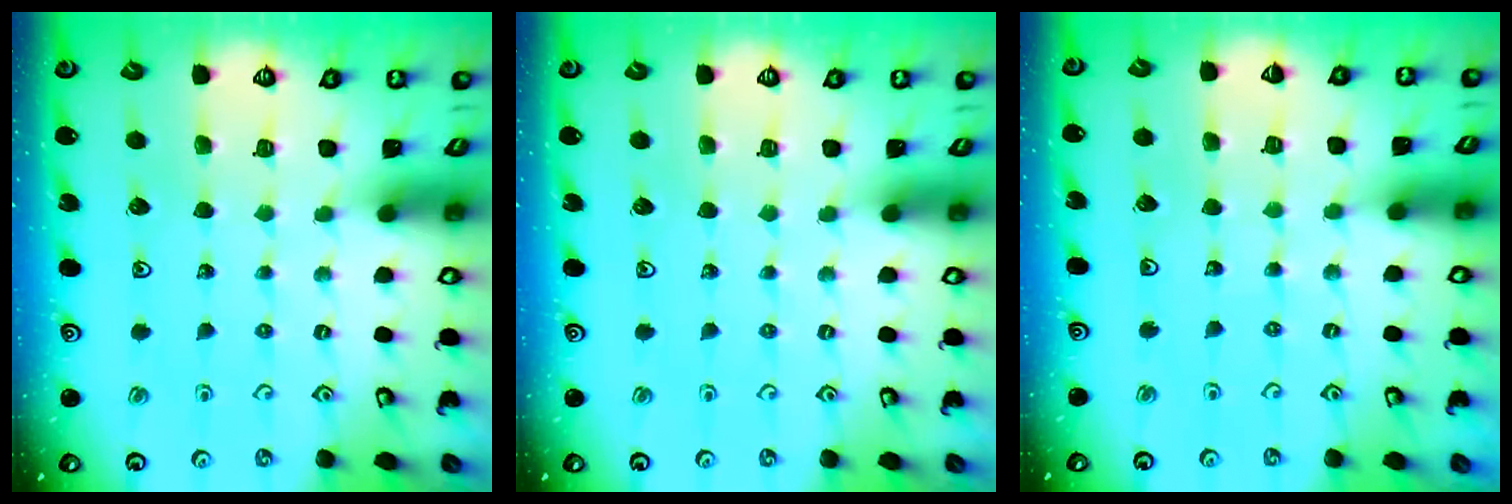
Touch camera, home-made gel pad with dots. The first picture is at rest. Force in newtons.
{"total": 0.0}
{"total": 2.8, "press": 2.8, "slide": 0.3}